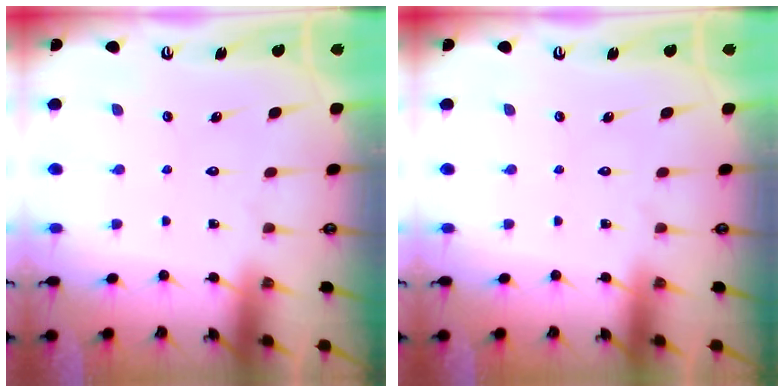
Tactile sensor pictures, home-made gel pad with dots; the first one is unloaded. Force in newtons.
{"total": 0.0}